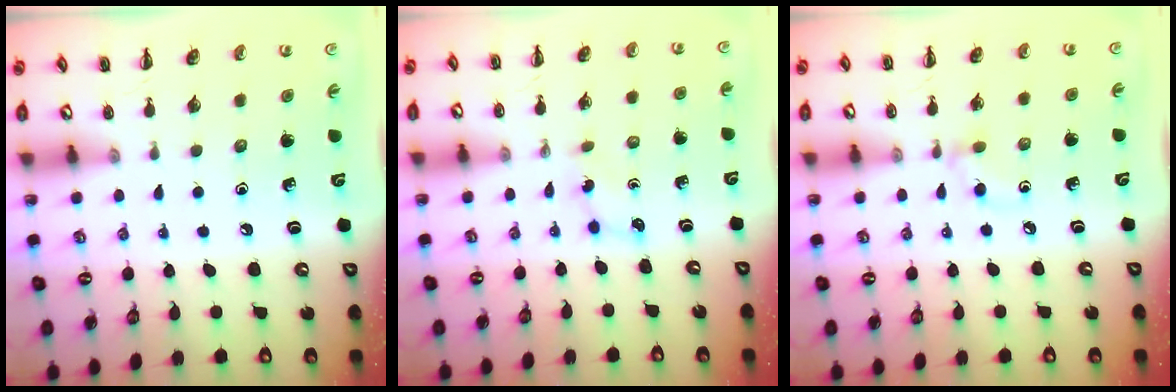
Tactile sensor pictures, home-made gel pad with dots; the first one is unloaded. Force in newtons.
{"total": 3.3, "press": 3.2, "slide": 1.1}
{"total": 5.2, "press": 4.8, "slide": 2.1}